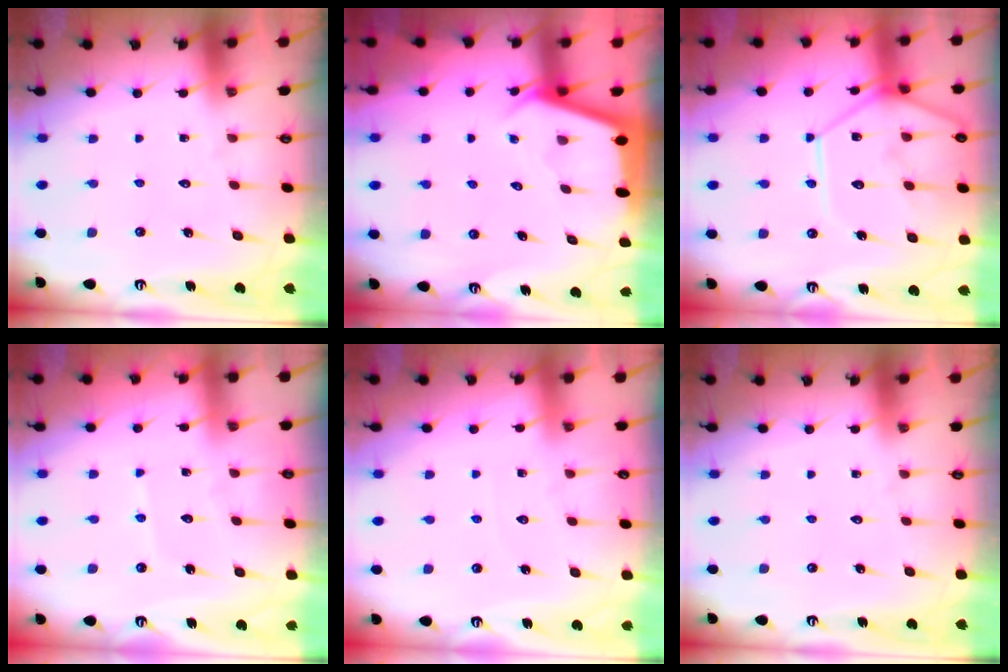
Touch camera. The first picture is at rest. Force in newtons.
{"total": 2.9, "press": 2.8, "slide": 0.3}
{"total": 14.8, "press": 14.7, "slide": 1.4}
{"total": 3.6, "press": 3.5, "slide": 0.4}
{"total": 2.1, "press": 2.1, "slide": 0.3}
{"total": 0.0}